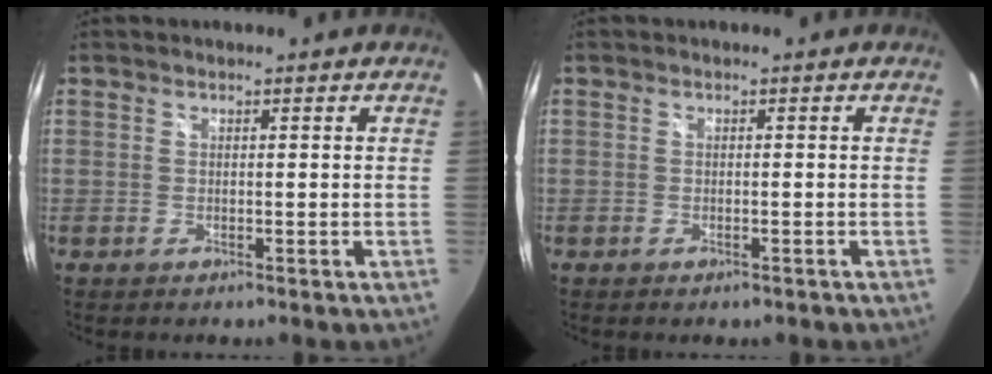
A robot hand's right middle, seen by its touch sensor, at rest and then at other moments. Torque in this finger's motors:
{"motor_torque": [-0.26, -0.22, -0.06, 0.00]}